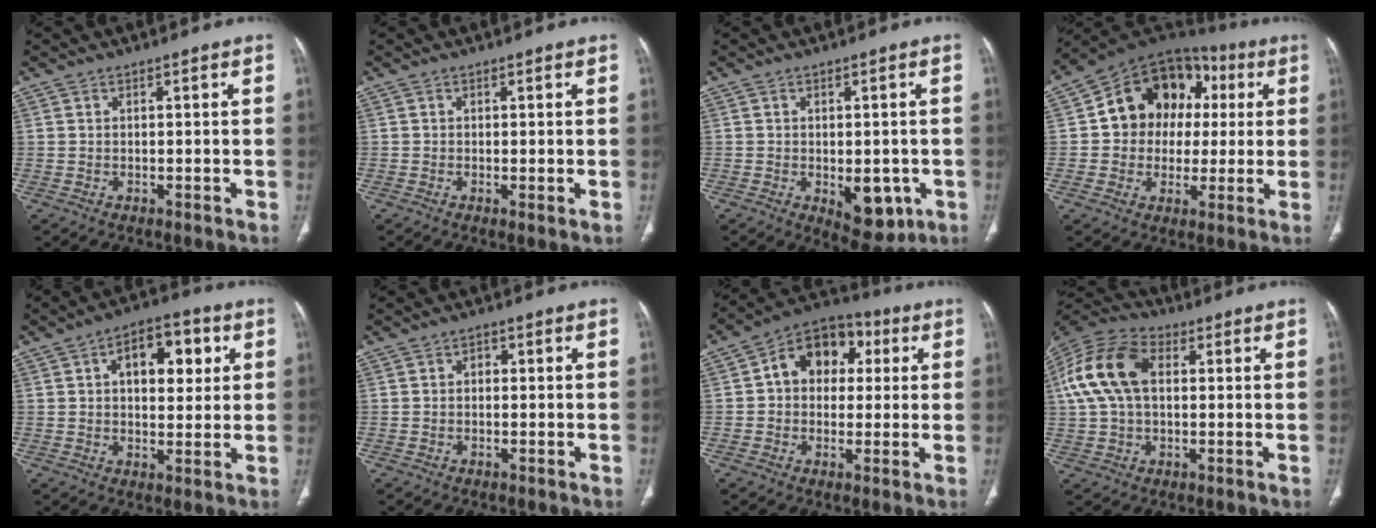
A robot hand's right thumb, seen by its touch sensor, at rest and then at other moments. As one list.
[{"total": 0.9, "force": [-0.1, 0.1, 0.9], "torque": [-0.020, -0.006, -0.005]}, {"total": 7.8, "force": [-2.3, 4.3, 6.1], "torque": [-0.050, -0.005, -0.016]}, {"total": 17.1, "force": [2.5, 14.0, 9.5], "torque": [-0.087, 0.032, 0.037]}, {"total": 11.7, "force": [3.4, 6.7, 9.0], "torque": [-0.087, 0.008, 0.048]}, {"total": 1.4, "force": [0.1, 1.1, 0.8], "torque": [-0.003, 0.006, 0.000]}, {"total": 10.9, "force": [2.2, 8.3, 6.7], "torque": [-0.062, 0.022, 0.022]}, {"total": 14.6, "force": [2.6, 9.2, 11.0], "torque": [-0.229, 0.030, 0.042]}]